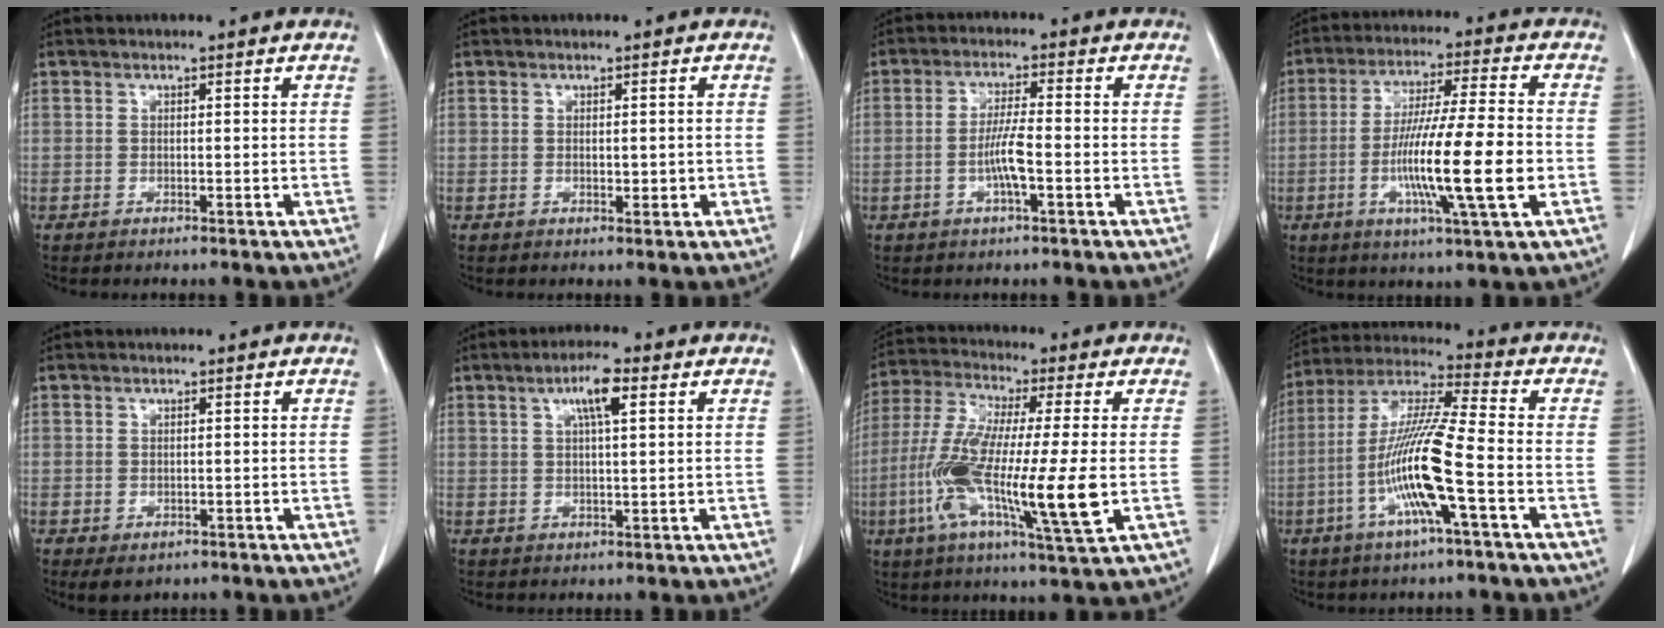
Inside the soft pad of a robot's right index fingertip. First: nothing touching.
{"total": 1.9, "force": [-0.1, 0.9, 1.6], "torque": [-0.026, 0.000, 0.005]}
{"total": 5.2, "force": [-1.5, 0.6, 5.0], "torque": [-0.102, 0.003, -0.026]}
{"total": 15.1, "force": [-3.4, 0.2, 14.7], "torque": [-0.266, -0.012, -0.063]}
{"total": 2.8, "force": [-1.2, 2.1, 1.4], "torque": [-0.020, -0.004, -0.004]}
{"total": 5.3, "force": [2.2, 0.9, 4.8], "torque": [-0.089, 0.006, 0.039]}
{"total": 18.4, "force": [-3.5, 1.8, 18.0], "torque": [-0.346, -0.026, -0.065]}
{"total": 14.3, "force": [-4.3, 0.2, 13.6], "torque": [-0.275, -0.002, -0.089]}